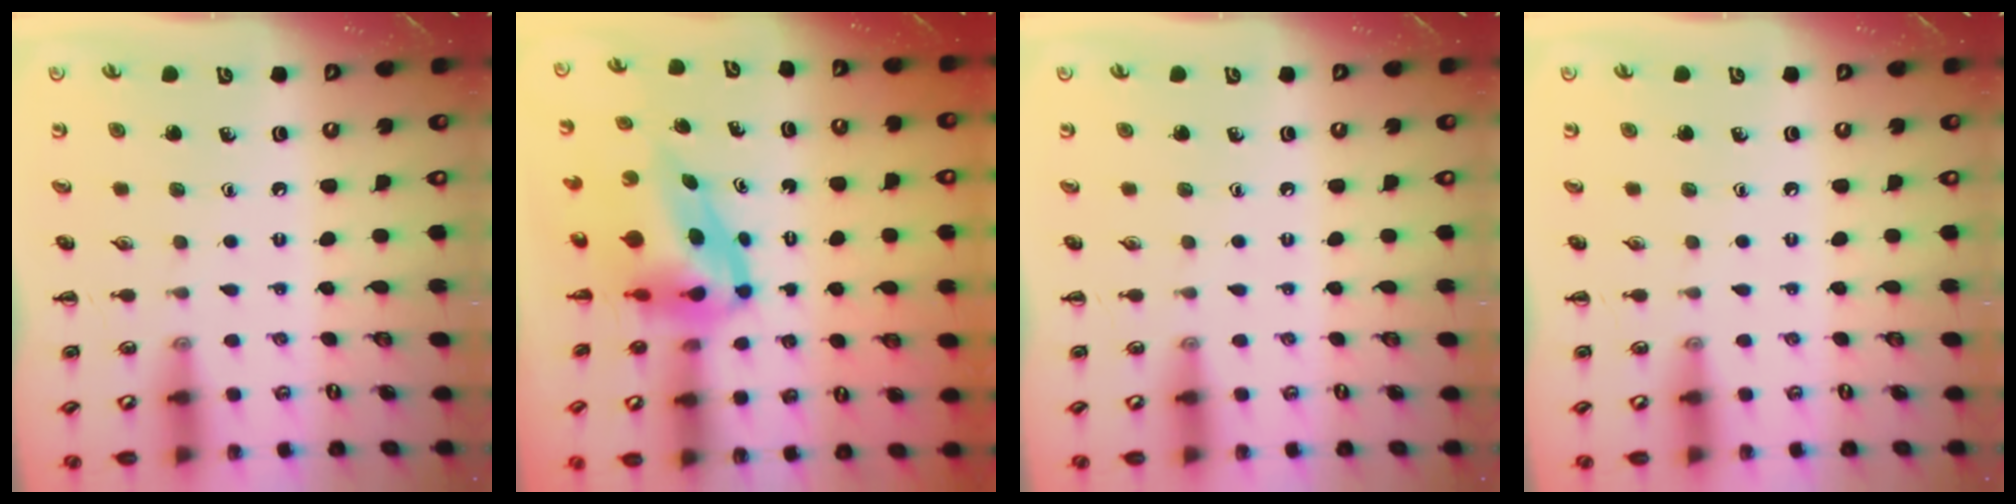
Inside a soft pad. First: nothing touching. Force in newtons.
{"total": 6.9, "press": 6.7, "slide": 1.7}
{"total": 0.0}
{"total": 0.0}